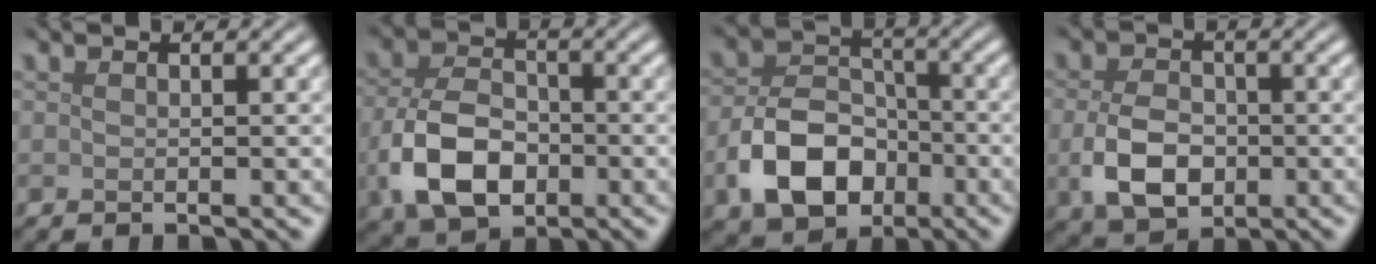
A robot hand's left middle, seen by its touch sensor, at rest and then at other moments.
{"total": 7.4, "force": [-2.3, 4.9, 5.0], "torque": [-0.113, -0.006, -0.045]}
{"total": 7.5, "force": [-2.9, 5.2, 4.5], "torque": [-0.084, -0.004, -0.054]}
{"total": 5.5, "force": [-1.2, 3.8, 3.8], "torque": [-0.085, -0.011, -0.022]}